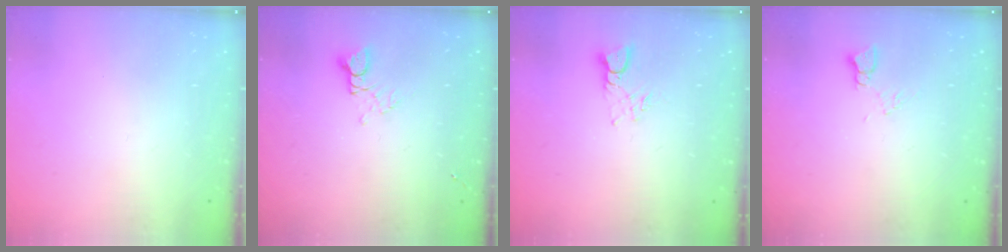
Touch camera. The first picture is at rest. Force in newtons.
{"total": 2.8, "press": 2.8, "slide": 0.3}
{"total": 3.5, "press": 3.5, "slide": 0.1}
{"total": 4.8, "press": 4.7, "slide": 0.8}